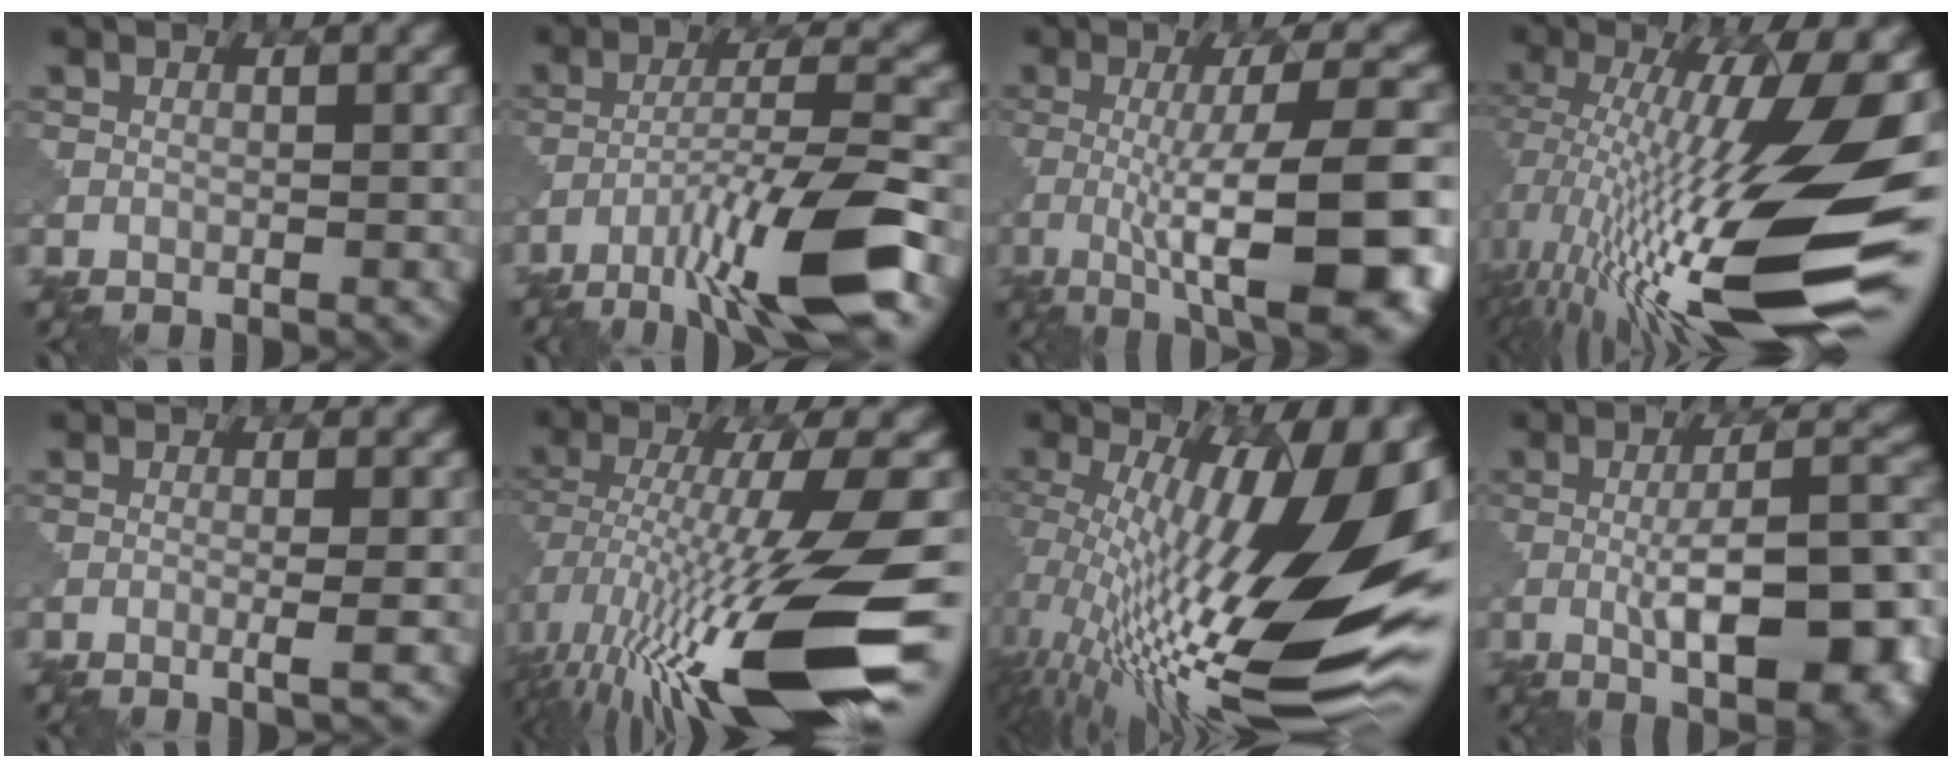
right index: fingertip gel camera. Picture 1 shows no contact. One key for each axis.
{"total": 10.1, "fx": -6.1, "fy": 1.0, "fz": 8.0, "tx": -0.134, "ty": 0.010, "tz": -0.106}
{"total": 12.8, "fx": -3.1, "fy": 3.1, "fz": 12.0, "tx": -0.158, "ty": 0.003, "tz": -0.048}
{"total": 17.5, "fx": -3.2, "fy": 3.9, "fz": 16.7, "tx": -0.290, "ty": 0.010, "tz": -0.054}
{"total": 2.0, "fx": -0.4, "fy": 0.4, "fz": 1.9, "tx": -0.027, "ty": 0.000, "tz": -0.013}
{"total": 16.0, "fx": -5.7, "fy": 3.5, "fz": 14.6, "tx": -0.279, "ty": -0.019, "tz": -0.081}
{"total": 19.3, "fx": 0.7, "fy": 5.5, "fz": 18.5, "tx": -0.290, "ty": -0.014, "tz": 0.017}
{"total": 11.8, "fx": -2.4, "fy": 3.5, "fz": 11.0, "tx": -0.157, "ty": -0.003, "tz": -0.039}